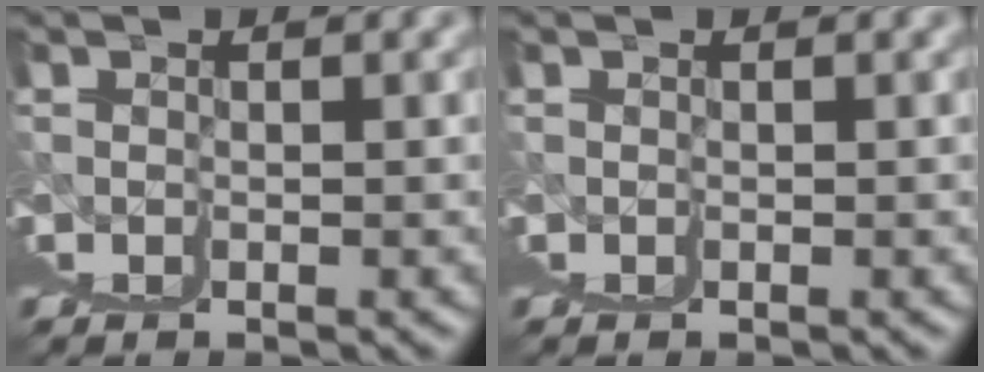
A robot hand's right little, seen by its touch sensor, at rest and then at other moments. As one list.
[{"total": 0.0}]